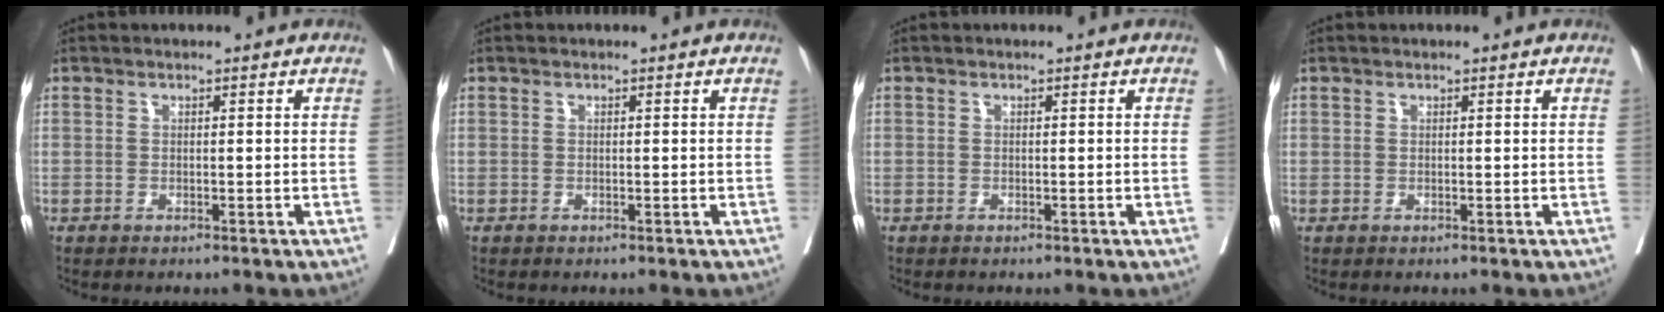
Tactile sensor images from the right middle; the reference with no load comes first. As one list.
[{"total": 0.0}, {"total": 0.0}, {"total": 0.0}]